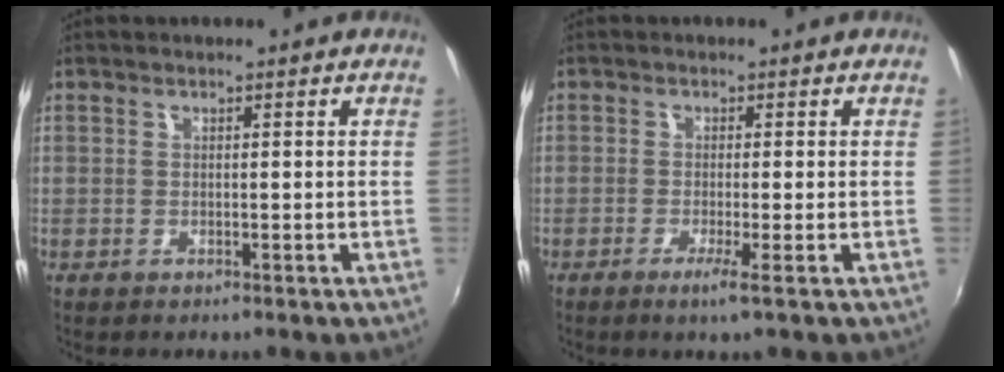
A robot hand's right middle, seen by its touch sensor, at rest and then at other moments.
{"total": 2.3, "force": [-1.3, -0.4, 1.9], "torque": [-0.045, -0.008, -0.029]}